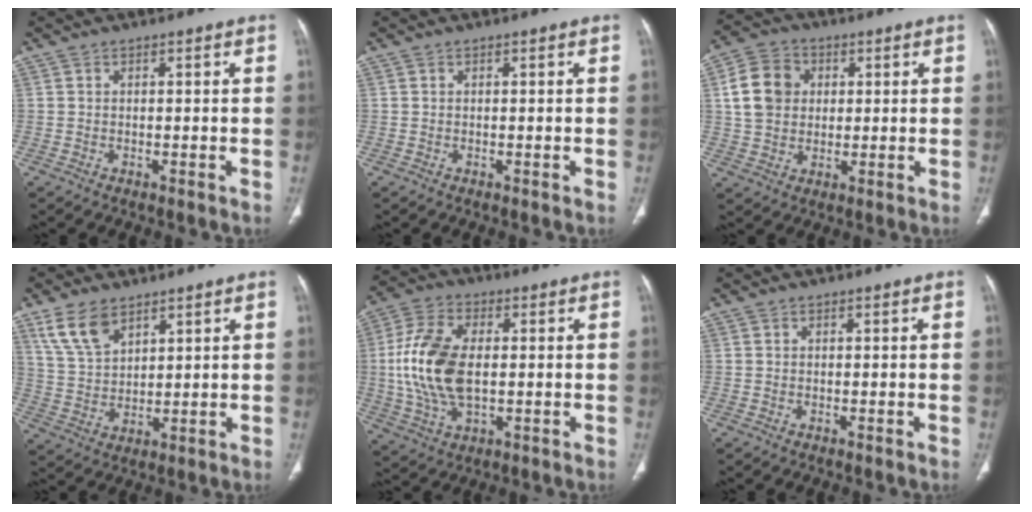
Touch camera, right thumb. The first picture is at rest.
{"total": 0.0}
{"total": 10.1, "force": [2.1, 8.3, 5.4], "torque": [-0.081, 0.007, 0.034]}
{"total": 8.3, "force": [5.4, 4.3, 4.6], "torque": [-0.077, -0.021, 0.116]}
{"total": 14.7, "force": [0.3, 8.2, 12.2], "torque": [-0.256, 0.005, 0.006]}
{"total": 0.0}